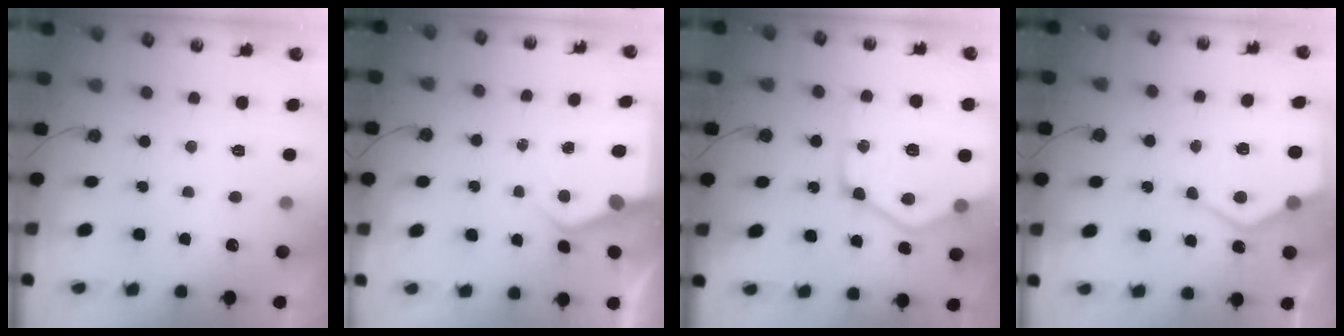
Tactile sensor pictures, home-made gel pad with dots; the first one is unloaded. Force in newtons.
{"total": 4.6, "press": 4.6, "slide": 0.7}
{"total": 21.2, "press": 21.1, "slide": 2.6}
{"total": 9.5, "press": 9.4, "slide": 1.1}